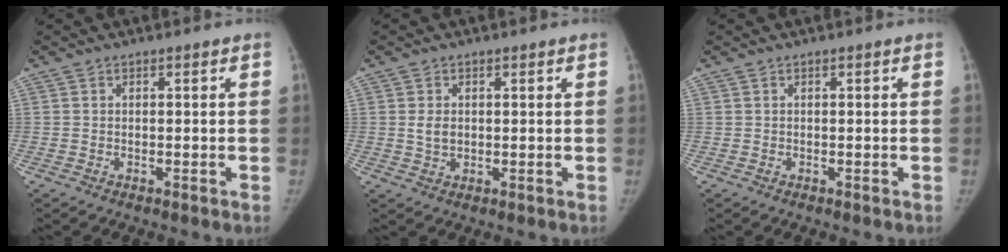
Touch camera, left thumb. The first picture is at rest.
{"total": 2.8, "force": [0.4, 2.0, 1.9], "torque": [-0.027, -0.003, 0.011]}
{"total": 0.0}